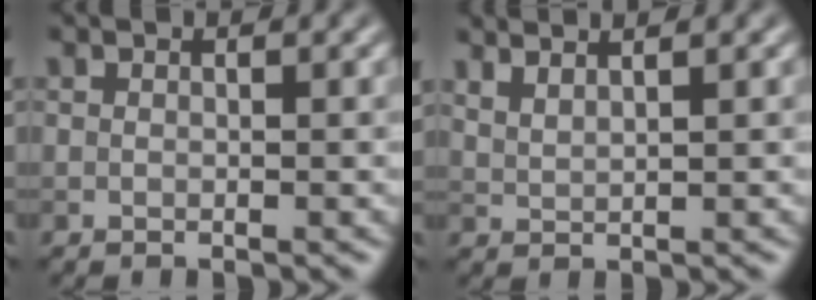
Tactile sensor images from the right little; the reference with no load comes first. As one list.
[{"total": 3.0, "force": [2.3, 1.0, 1.6], "torque": [-0.007, 0.012, 0.016]}]